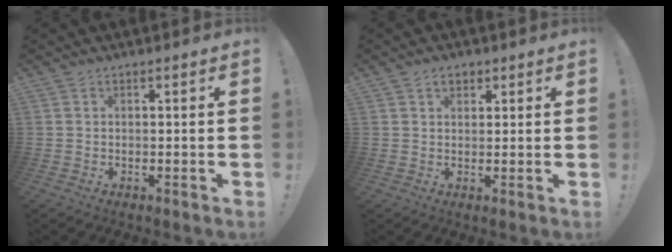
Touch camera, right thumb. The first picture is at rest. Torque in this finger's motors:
{"motor_torque": [0.02, 0.25, 0.18, -0.06, 0.00]}